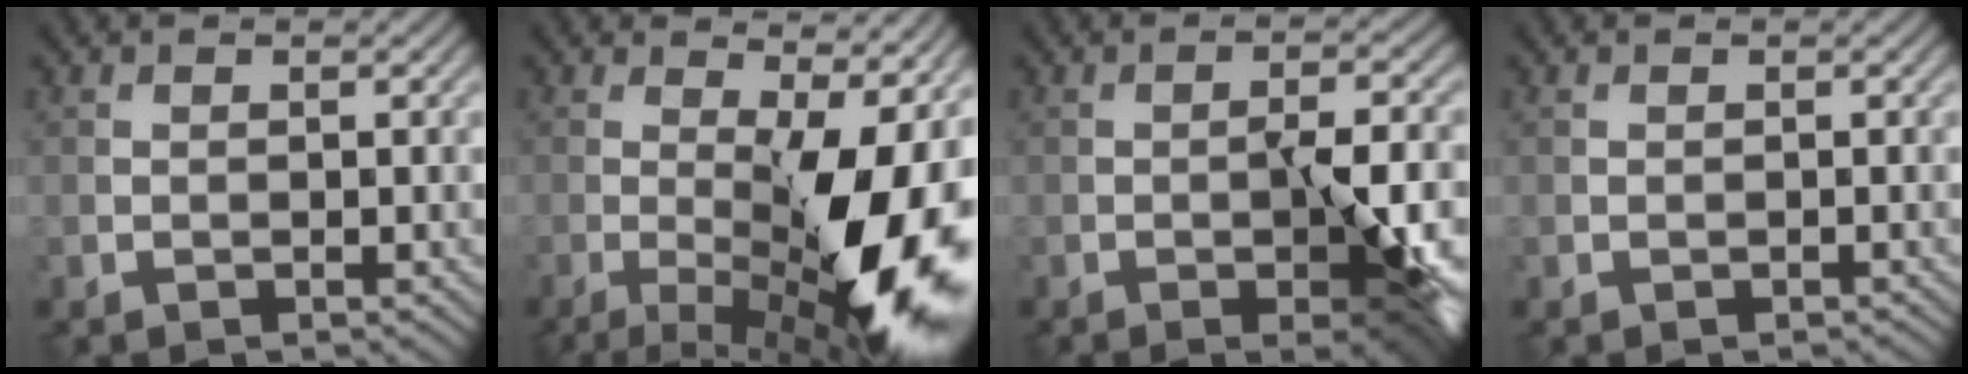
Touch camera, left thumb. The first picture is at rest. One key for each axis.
{"total": 16.5, "fx": -2.0, "fy": 5.2, "fz": 15.5, "tx": -0.197, "ty": 0.004, "tz": -0.025}
{"total": 8.7, "fx": -2.4, "fy": 2.5, "fz": 7.9, "tx": -0.122, "ty": -0.006, "tz": -0.033}
{"total": 0.0}